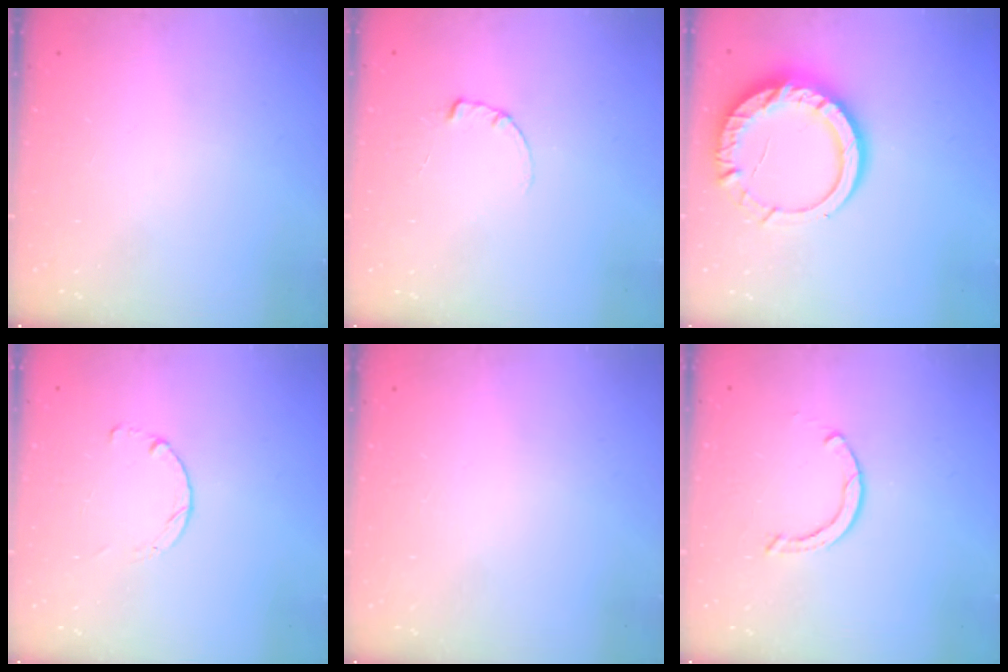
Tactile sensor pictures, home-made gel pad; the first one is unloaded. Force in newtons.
{"total": 0.6, "press": 0.6, "slide": 0.1}
{"total": 14.0, "press": 13.9, "slide": 1.4}
{"total": 1.8, "press": 1.8, "slide": 0.2}
{"total": 2.5, "press": 2.5, "slide": 0.2}
{"total": 2.4, "press": 2.4, "slide": 0.0}